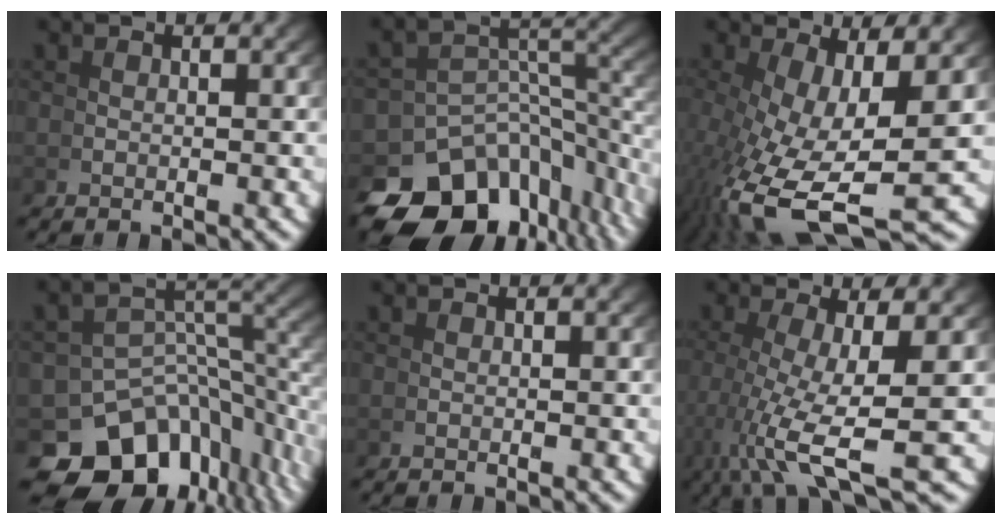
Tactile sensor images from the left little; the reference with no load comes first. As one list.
[{"total": 12.4, "force": [-6.5, 7.6, 7.2], "torque": [-0.109, -0.042, -0.089]}, {"total": 10.1, "force": [-4.5, 4.1, 8.1], "torque": [-0.180, -0.066, -0.034]}, {"total": 13.7, "force": [-6.2, 9.2, 8.1], "torque": [-0.122, -0.050, -0.080]}, {"total": 0.0}, {"total": 7.2, "force": [-2.1, 1.8, 6.6], "torque": [-0.140, -0.037, -0.010]}]